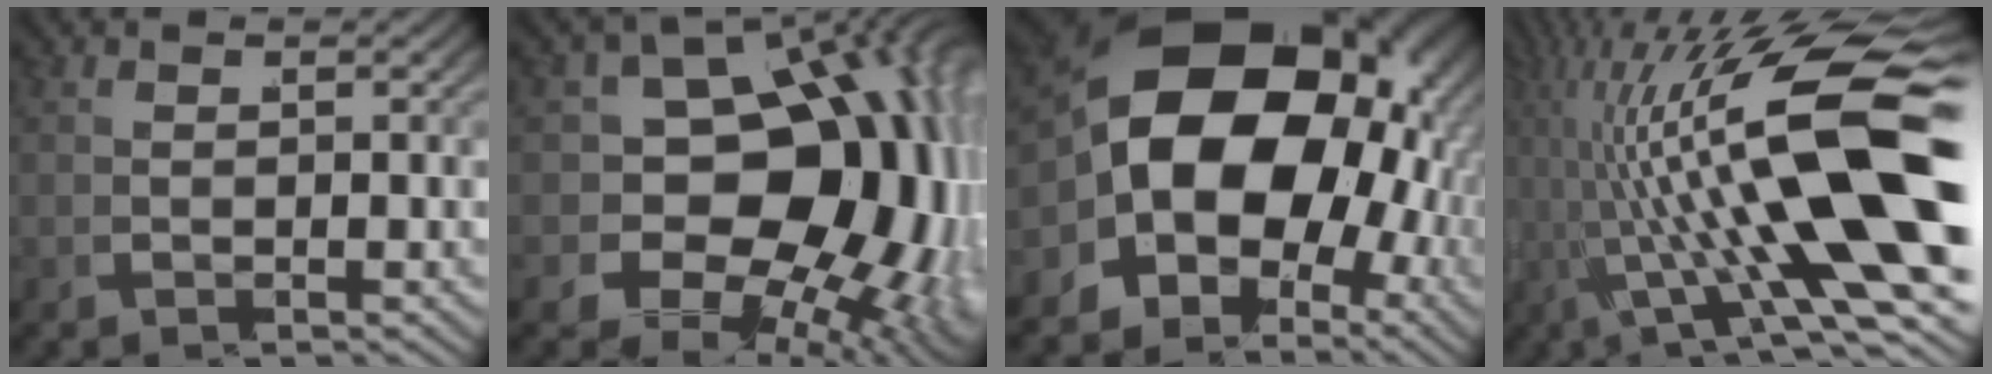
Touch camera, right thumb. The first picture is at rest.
{"total": 20.8, "force": [-0.9, 14.7, 14.7], "torque": [-0.238, -0.046, 0.000]}
{"total": 21.6, "force": [1.3, 15.1, 15.4], "torque": [-0.274, -0.025, 0.021]}
{"total": 14.4, "force": [1.1, 5.2, 13.4], "torque": [-0.235, -0.011, 0.027]}